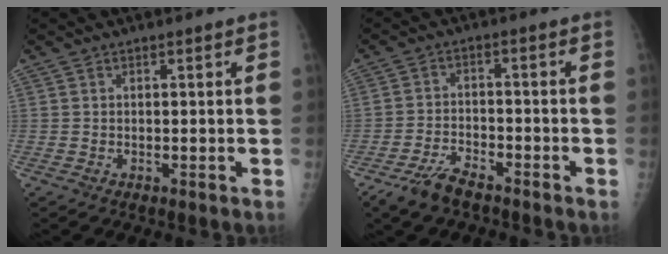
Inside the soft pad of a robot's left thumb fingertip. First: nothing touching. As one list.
[{"total": 6.1, "force": [-4.8, 2.2, 3.1], "torque": [-0.064, 0.015, -0.091]}]